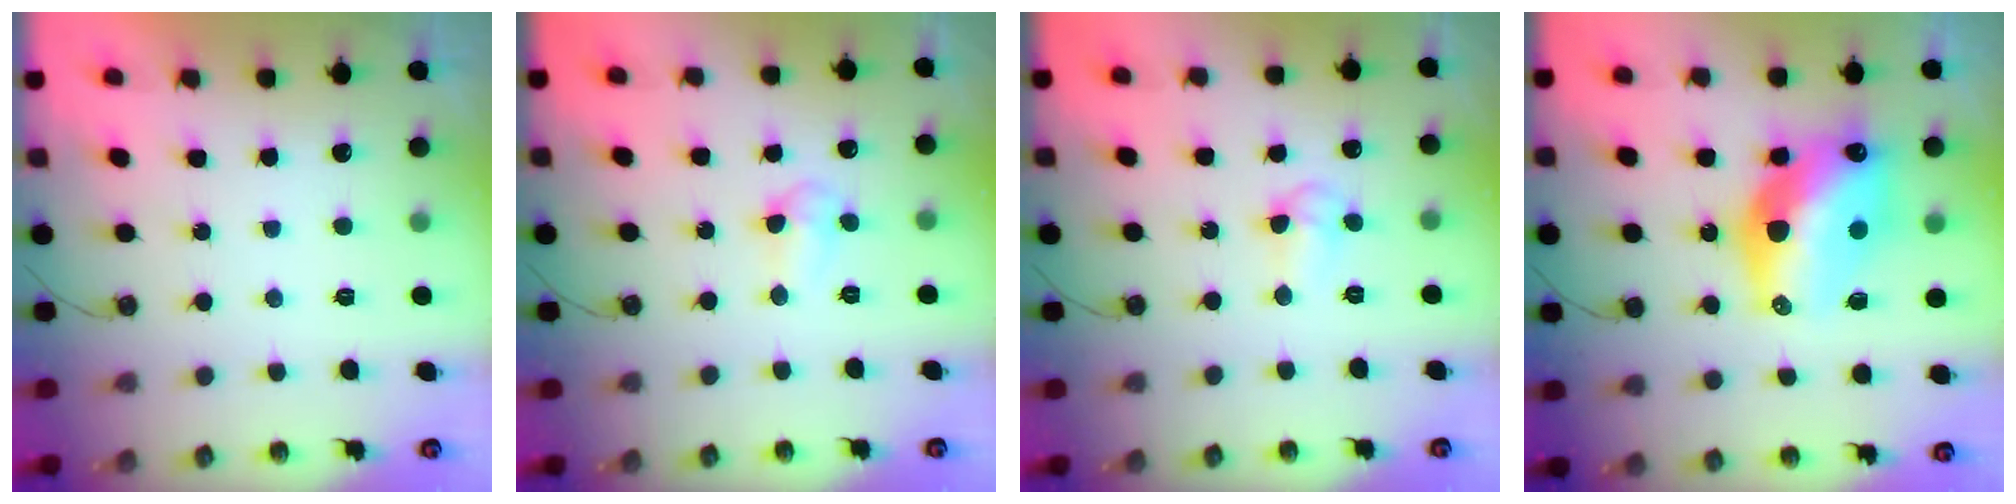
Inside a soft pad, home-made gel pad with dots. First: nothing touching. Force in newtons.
{"total": 3.9, "press": 3.8, "slide": 0.8}
{"total": 5.8, "press": 4.5, "slide": 3.7}
{"total": 17.0, "press": 16.9, "slide": 1.3}